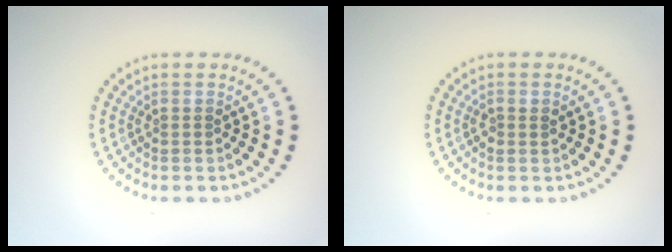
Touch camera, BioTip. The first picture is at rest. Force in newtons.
{"total": 0.9, "press": 0.9, "slide": 0.2}